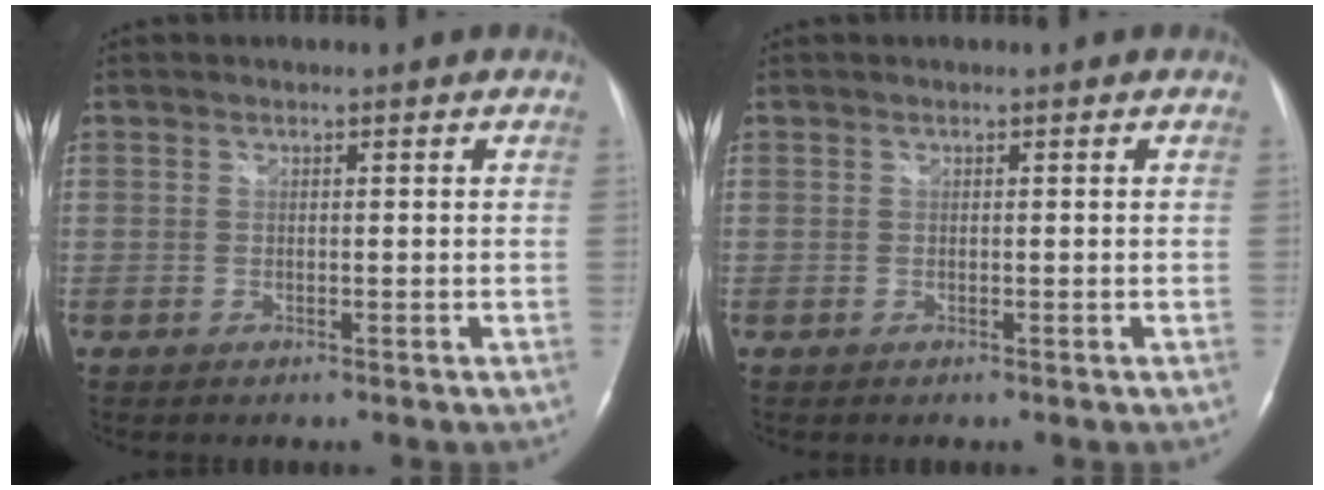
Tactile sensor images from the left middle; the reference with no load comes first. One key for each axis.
{"total": 0.0}